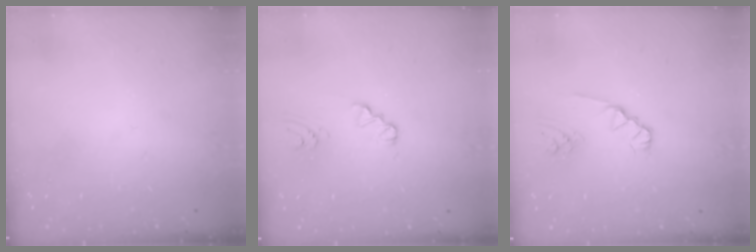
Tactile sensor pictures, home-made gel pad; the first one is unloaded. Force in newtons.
{"total": 0.9, "press": 0.9, "slide": 0.1}
{"total": 2.1, "press": 2.1, "slide": 0.3}